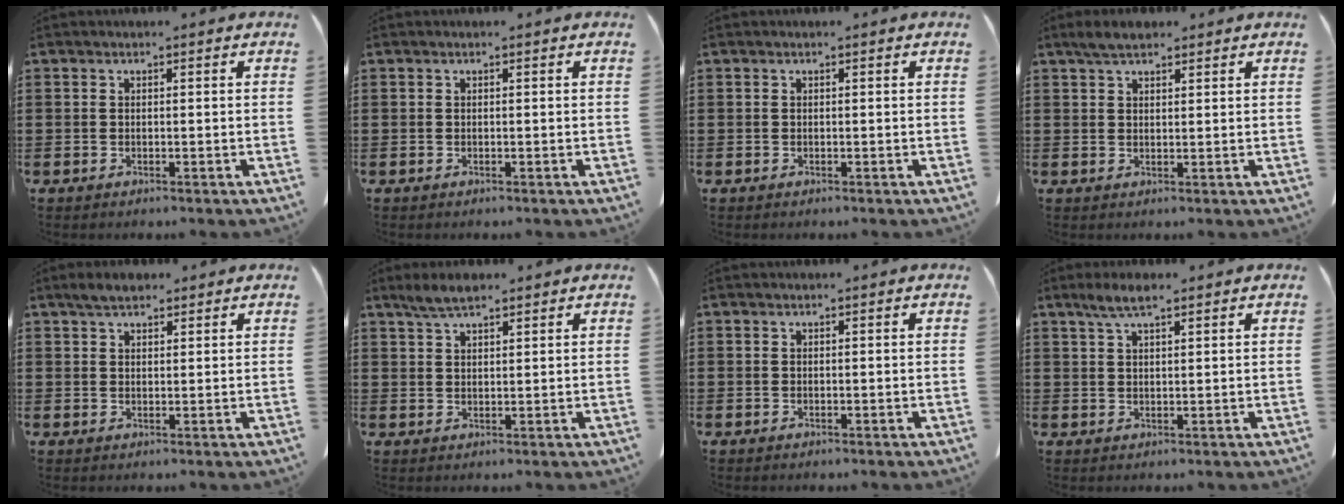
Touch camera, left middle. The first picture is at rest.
{"total": 0.0}
{"total": 0.0}
{"total": 2.9, "force": [2.2, 0.9, 1.7], "torque": [-0.037, 0.005, 0.041]}
{"total": 2.6, "force": [2.1, 0.8, 1.2], "torque": [-0.020, 0.002, 0.038]}
{"total": 3.5, "force": [2.6, 0.9, 2.0], "torque": [-0.046, 0.001, 0.049]}
{"total": 0.0}
{"total": 3.9, "force": [2.5, 0.8, 2.9], "torque": [-0.061, 0.002, 0.044]}